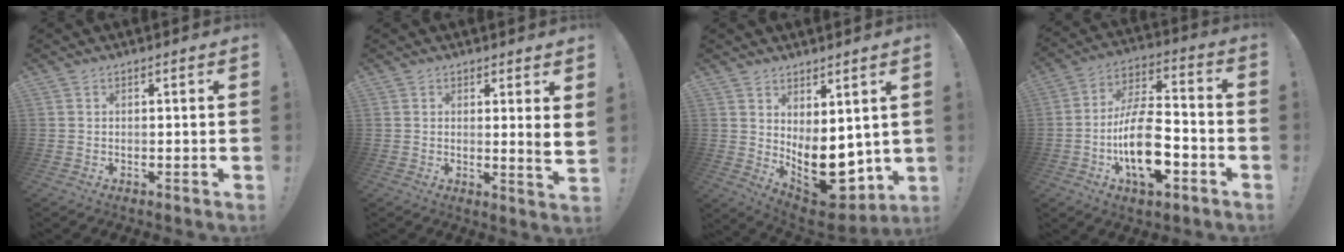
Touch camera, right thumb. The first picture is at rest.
{"total": 3.5, "force": [2.0, -0.4, 2.9], "torque": [-0.031, -0.028, 0.029]}
{"total": 12.8, "force": [-1.4, 8.5, 9.4], "torque": [-0.110, -0.007, -0.001]}
{"total": 19.2, "force": [-6.1, 10.0, 15.1], "torque": [-0.272, 0.034, -0.097]}